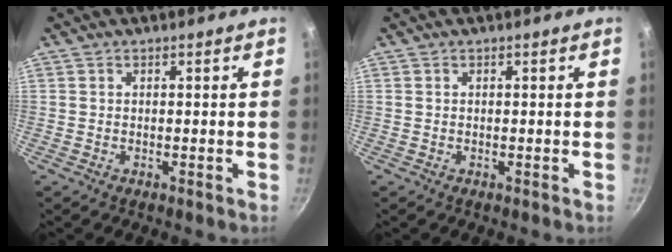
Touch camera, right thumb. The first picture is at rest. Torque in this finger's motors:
{"motor_torque": [-0.04, 0.01, 0.42, 0.12, 0.08]}